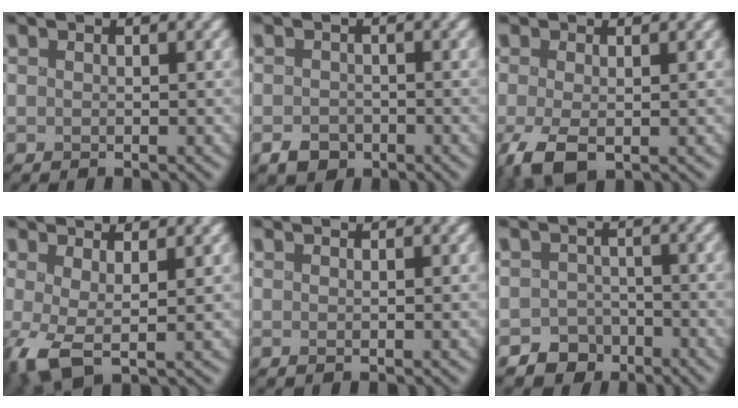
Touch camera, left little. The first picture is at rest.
{"total": 1.9, "force": [-1.2, 1.4, 0.5], "torque": [-0.002, -0.006, -0.026]}
{"total": 3.5, "force": [-1.2, 1.8, 2.7], "torque": [-0.061, -0.007, -0.024]}
{"total": 4.0, "force": [-0.5, 1.6, 3.6], "torque": [-0.076, -0.004, -0.013]}
{"total": 0.0}
{"total": 3.7, "force": [-2.8, 2.4, 0.1], "torque": [0.023, 0.002, -0.048]}